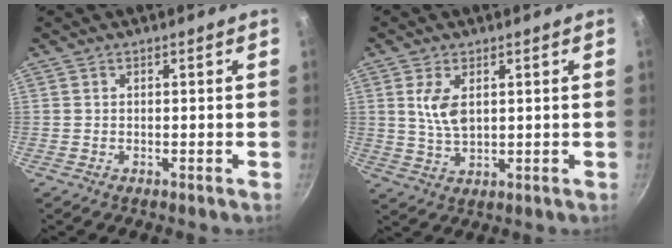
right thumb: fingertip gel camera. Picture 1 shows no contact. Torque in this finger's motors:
{"motor_torque": [-0.76, 0.41, 0.83, 0.26, 0.07]}